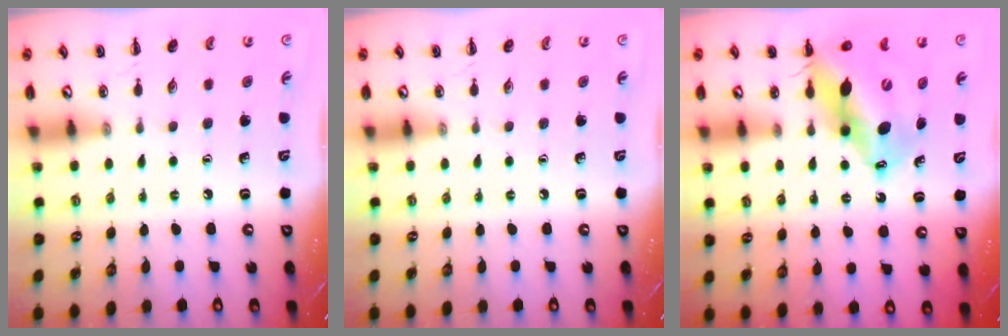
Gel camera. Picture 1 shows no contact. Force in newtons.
{"total": 0.0}
{"total": 14.7, "press": 14.2, "slide": 3.9}